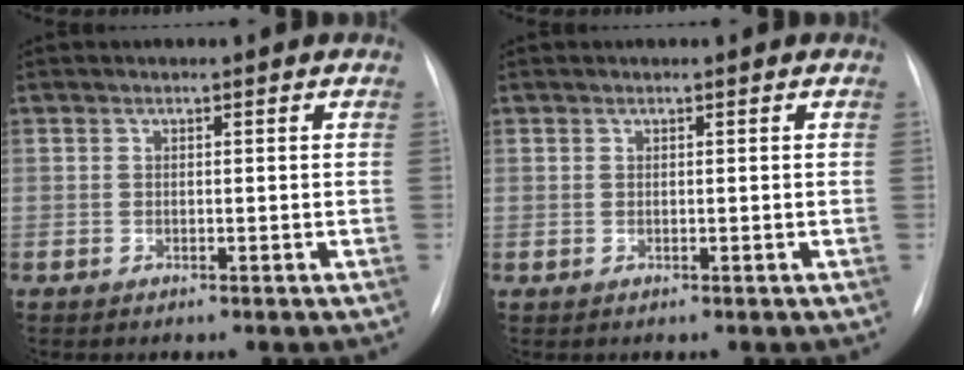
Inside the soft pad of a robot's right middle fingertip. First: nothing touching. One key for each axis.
{"total": 0.0}